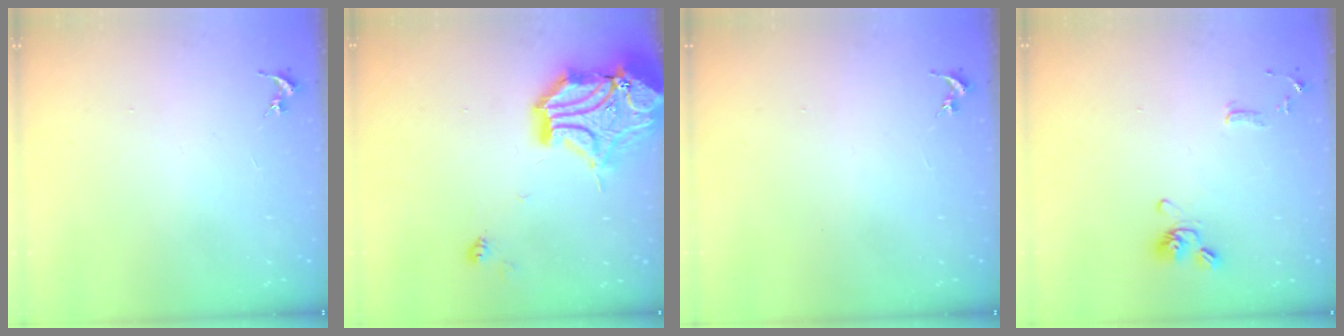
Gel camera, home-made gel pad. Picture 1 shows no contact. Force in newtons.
{"total": 20.7, "press": 20.5, "slide": 3.1}
{"total": 0.0}
{"total": 10.8, "press": 10.6, "slide": 1.9}